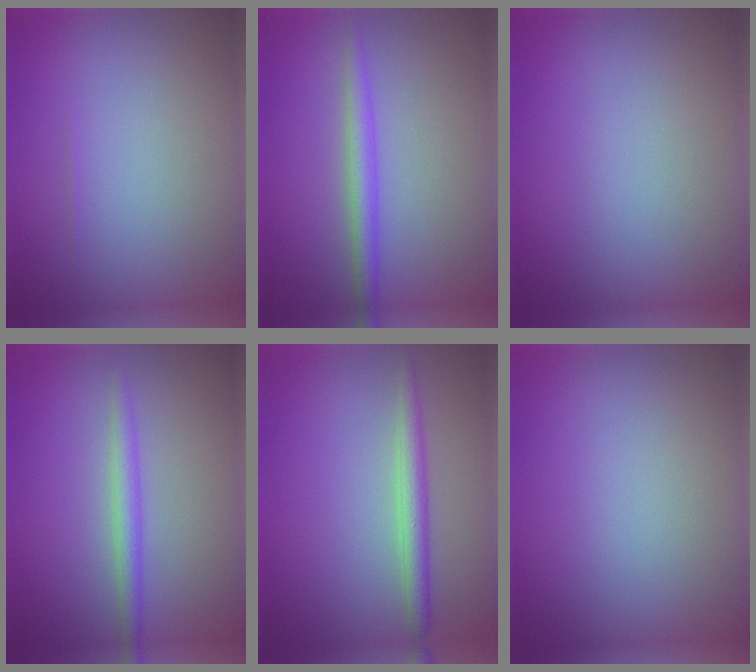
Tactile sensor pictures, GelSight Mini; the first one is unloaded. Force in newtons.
{"total": 2.2, "press": 2.2, "slide": 0.1}
{"total": 0.0}
{"total": 1.9, "press": 1.9, "slide": 0.2}
{"total": 2.3, "press": 2.3, "slide": 0.1}
{"total": 0.0}